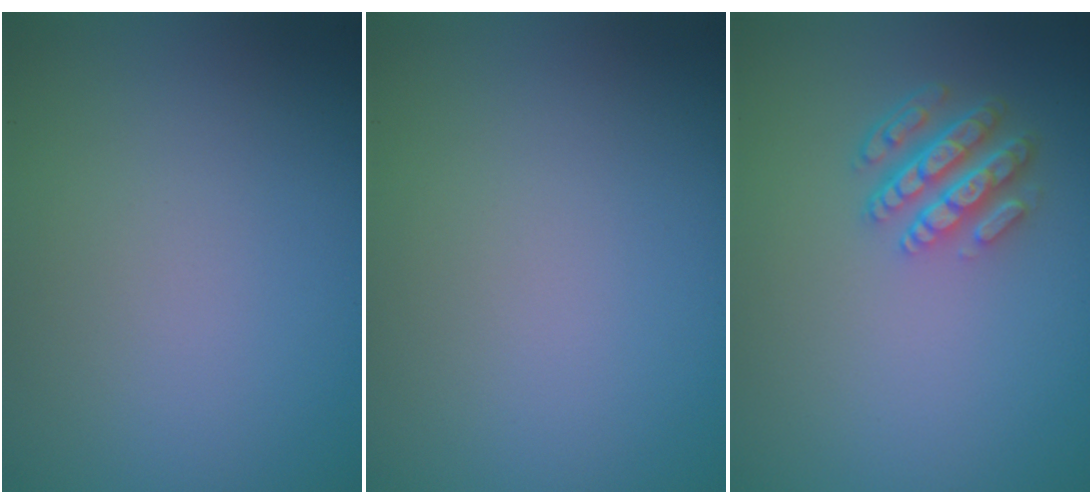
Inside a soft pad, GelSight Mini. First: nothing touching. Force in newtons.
{"total": 0.0}
{"total": 4.5, "press": 3.4, "slide": 3.0}